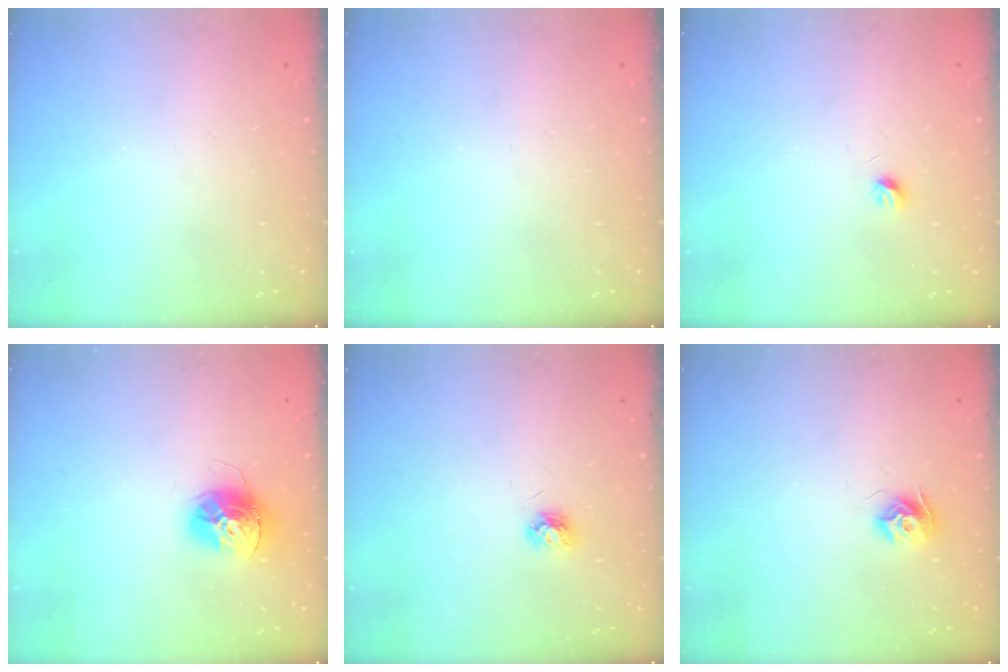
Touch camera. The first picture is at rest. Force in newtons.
{"total": 0.0}
{"total": 3.3, "press": 3.2, "slide": 0.6}
{"total": 13.0, "press": 12.9, "slide": 1.2}
{"total": 4.2, "press": 4.2, "slide": 0.3}
{"total": 8.1, "press": 8.1, "slide": 0.1}